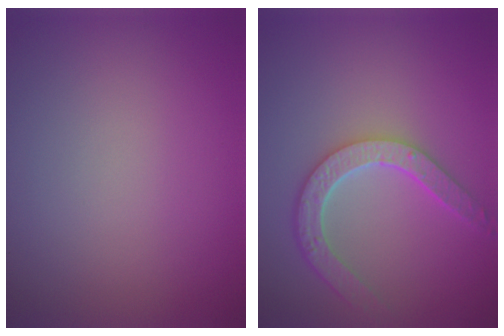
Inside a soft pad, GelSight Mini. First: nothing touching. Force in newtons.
{"total": 4.6, "press": 3.8, "slide": 2.7}